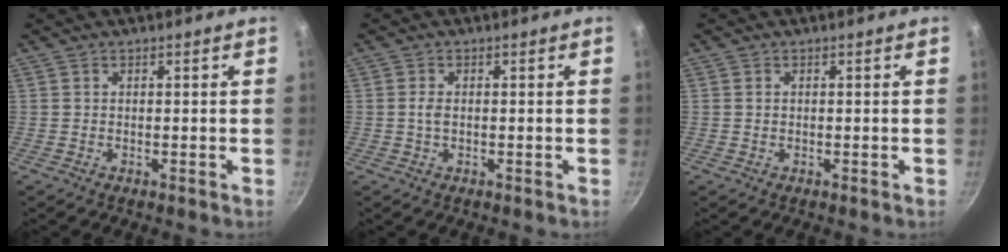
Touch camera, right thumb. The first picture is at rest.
{"total": 1.5, "force": [-0.1, 0.8, 1.2], "torque": [-0.024, 0.002, -0.002]}
{"total": 0.5, "force": [0.1, 0.4, 0.2], "torque": [-0.001, 0.001, 0.001]}